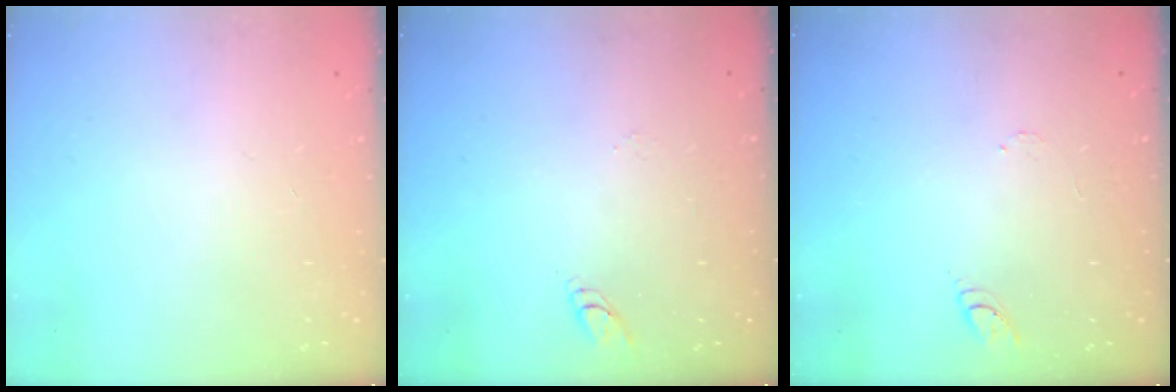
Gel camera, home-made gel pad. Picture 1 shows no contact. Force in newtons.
{"total": 5.1, "press": 5.1, "slide": 0.5}
{"total": 5.5, "press": 5.4, "slide": 0.5}